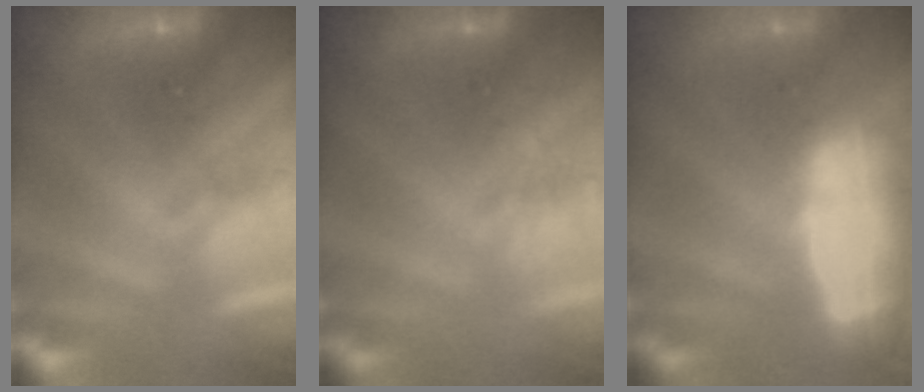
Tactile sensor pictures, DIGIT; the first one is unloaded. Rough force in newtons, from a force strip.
{"total": 2.4}
{"total": 7.4}